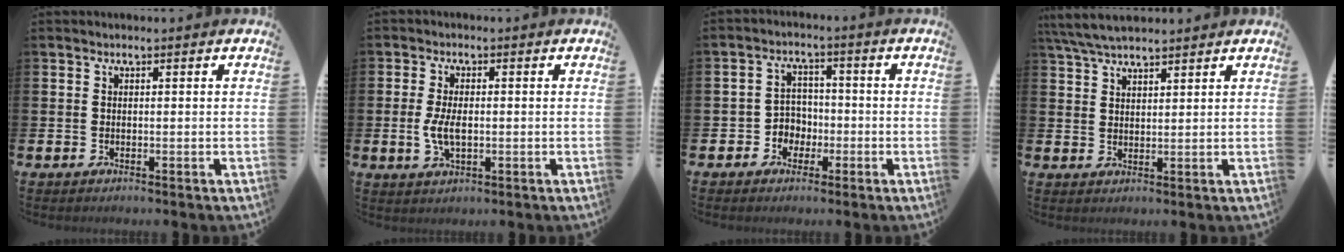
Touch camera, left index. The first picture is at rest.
{"total": 4.1, "force": [-0.2, 2.0, 3.5], "torque": [-0.067, 0.000, -0.008]}
{"total": 3.6, "force": [-1.3, 3.2, 0.7], "torque": [-0.029, 0.003, -0.032]}
{"total": 5.3, "force": [4.8, 1.1, 1.8], "torque": [-0.044, -0.013, 0.089]}